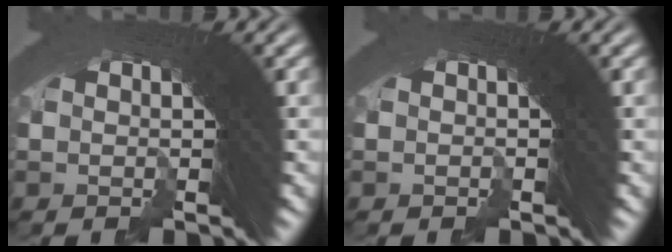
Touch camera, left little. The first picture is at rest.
{"total": 0.0}